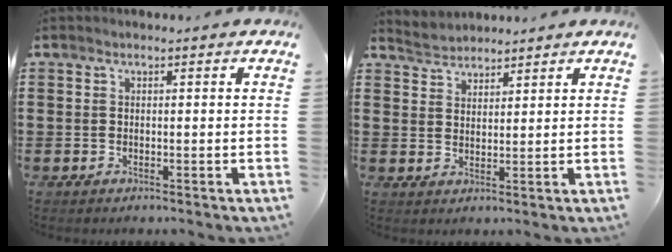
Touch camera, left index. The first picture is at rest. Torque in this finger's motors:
{"motor_torque": [-0.21, 0.55, 0.03, -0.01]}